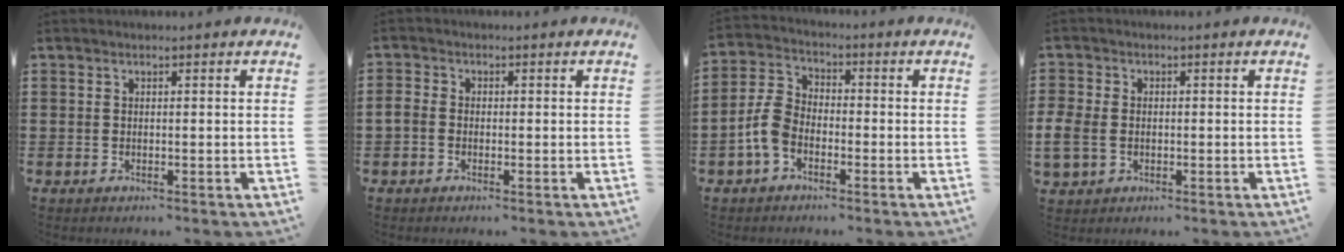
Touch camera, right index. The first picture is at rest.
{"total": 1.6, "force": [-0.8, 1.1, 0.9], "torque": [-0.027, -0.002, -0.019]}
{"total": 5.8, "force": [-2.5, 3.6, 3.8], "torque": [-0.111, -0.002, -0.056]}
{"total": 3.3, "force": [-0.8, 2.5, 2.0], "torque": [-0.060, -0.002, -0.021]}